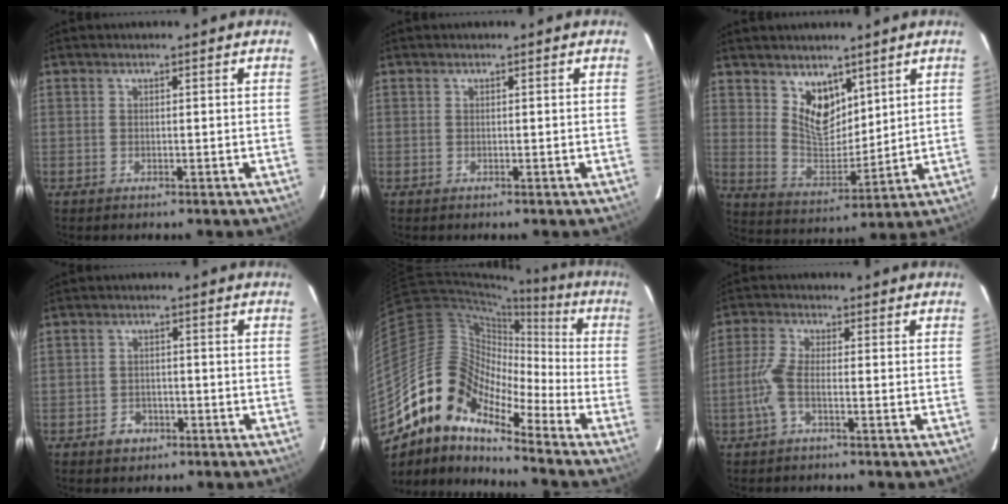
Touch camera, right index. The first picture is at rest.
{"total": 0.0}
{"total": 8.9, "force": [5.6, 5.2, 4.6], "torque": [-0.072, -0.004, 0.114]}
{"total": 3.6, "force": [-2.1, 2.8, 0.8], "torque": [-0.021, 0.007, -0.029]}
{"total": 14.9, "force": [-11.3, 6.3, 7.3], "torque": [-0.109, 0.010, -0.239]}
{"total": 4.7, "force": [-1.7, 1.0, 4.3], "torque": [-0.105, 0.003, -0.033]}